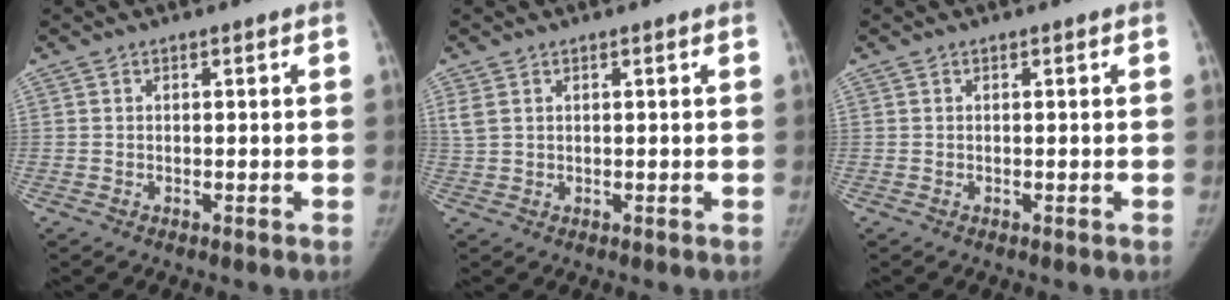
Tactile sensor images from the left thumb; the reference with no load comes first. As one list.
[{"total": 2.2, "force": [1.1, 1.2, 1.4], "torque": [-0.038, 0.010, 0.034]}, {"total": 0.0}]